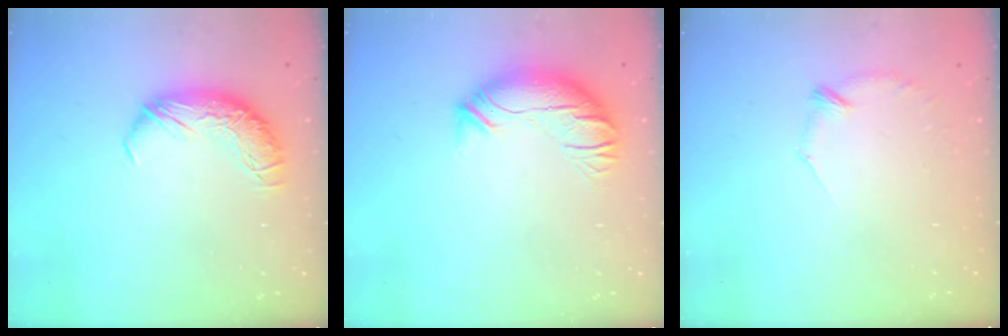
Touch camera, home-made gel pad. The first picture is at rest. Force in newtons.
{"total": 2.5, "press": 0.8, "slide": 2.4}
{"total": 7.0, "press": 7.0, "slide": 0.8}